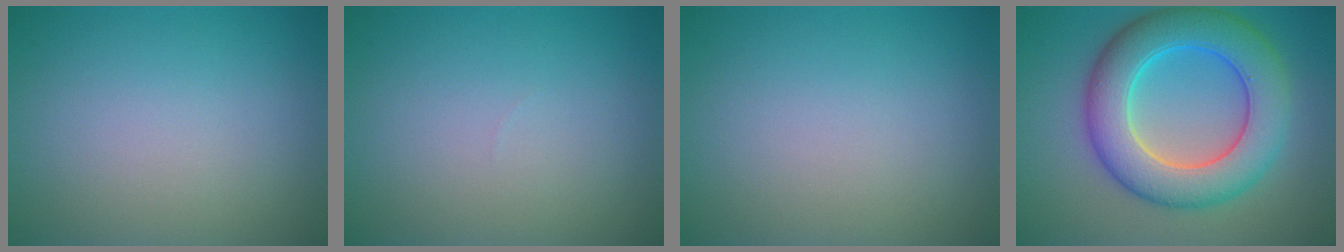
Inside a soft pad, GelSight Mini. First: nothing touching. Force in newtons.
{"total": 0.0}
{"total": 0.0}
{"total": 9.0, "press": 9.0, "slide": 0.1}